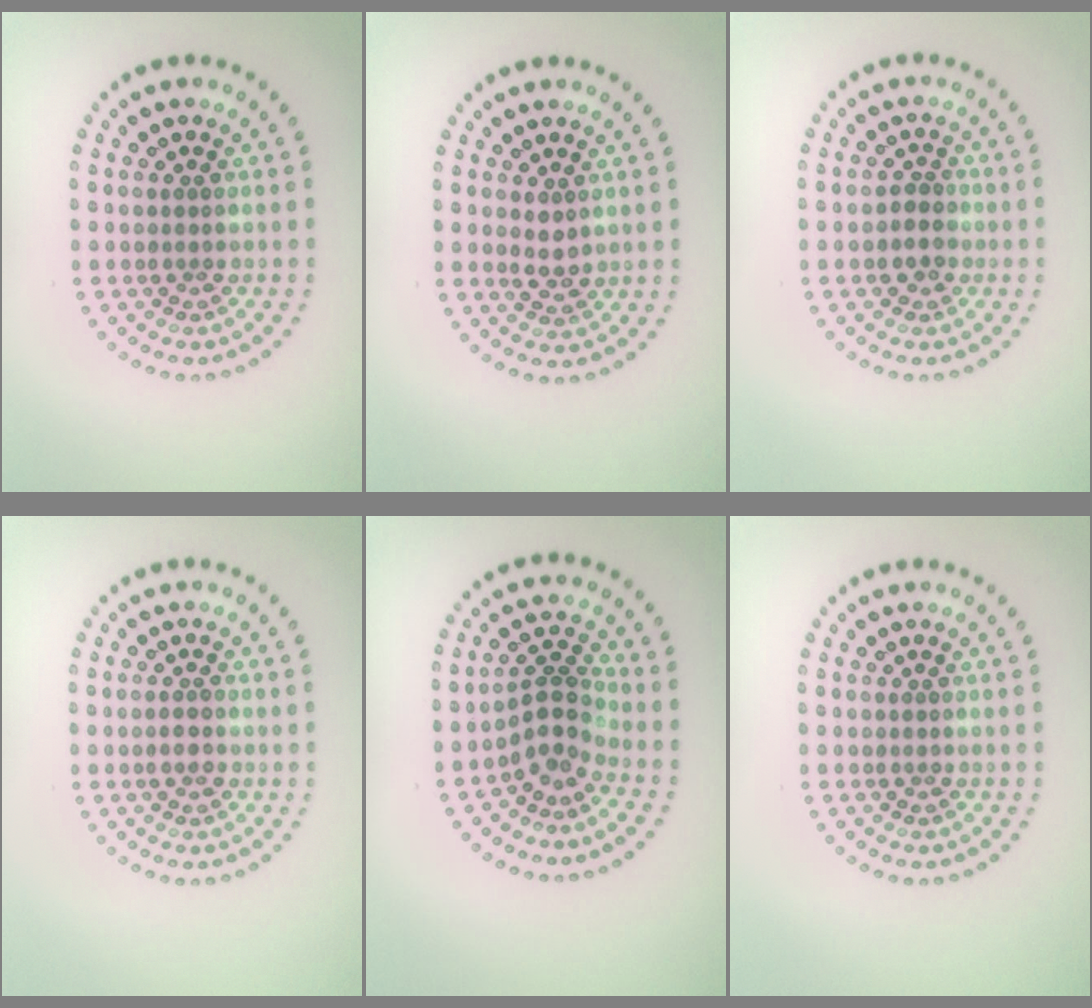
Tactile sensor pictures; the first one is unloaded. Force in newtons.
{"total": 1.5, "press": 1.4, "slide": 0.5}
{"total": 1.5, "press": 1.4, "slide": 0.7}
{"total": 1.2, "press": 1.2, "slide": 0.4}
{"total": 2.9, "press": 2.2, "slide": 1.9}
{"total": 0.0}